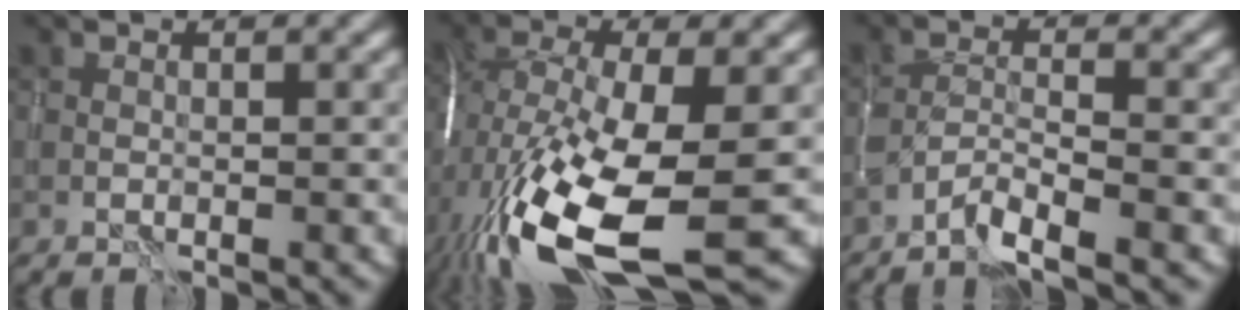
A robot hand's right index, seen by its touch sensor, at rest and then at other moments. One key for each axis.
{"total": 16.8, "fx": -5.1, "fy": 7.1, "fz": 14.4, "tx": -0.307, "ty": -0.041, "tz": -0.082}
{"total": 3.3, "fx": -2.5, "fy": 0.5, "fz": 2.1, "tx": -0.040, "ty": 0.001, "tz": -0.056}